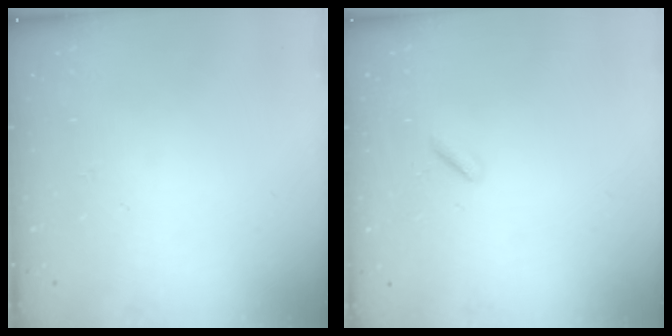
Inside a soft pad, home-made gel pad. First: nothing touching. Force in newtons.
{"total": 1.1, "press": 1.0, "slide": 0.4}